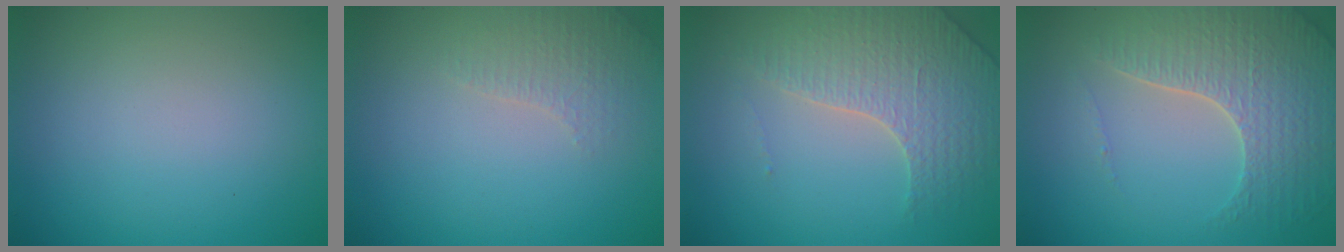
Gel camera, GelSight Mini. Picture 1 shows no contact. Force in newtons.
{"total": 2.0, "press": 1.9, "slide": 0.5}
{"total": 3.7, "press": 3.6, "slide": 1.0}
{"total": 4.9, "press": 4.4, "slide": 2.3}